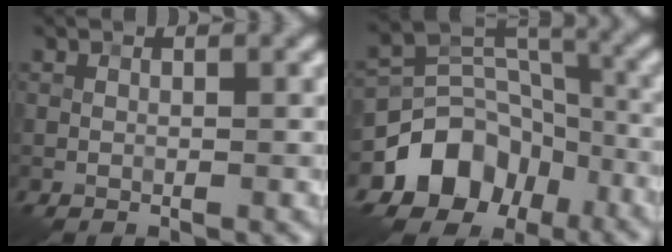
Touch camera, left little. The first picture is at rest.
{"total": 8.9, "force": [-4.7, 6.7, 3.6], "torque": [-0.046, -0.003, -0.086]}